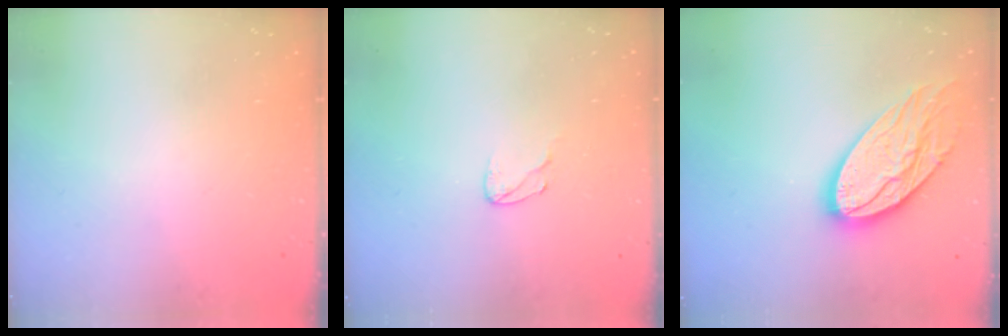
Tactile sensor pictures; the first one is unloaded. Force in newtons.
{"total": 4.1, "press": 4.1, "slide": 0.3}
{"total": 17.3, "press": 17.3, "slide": 1.4}